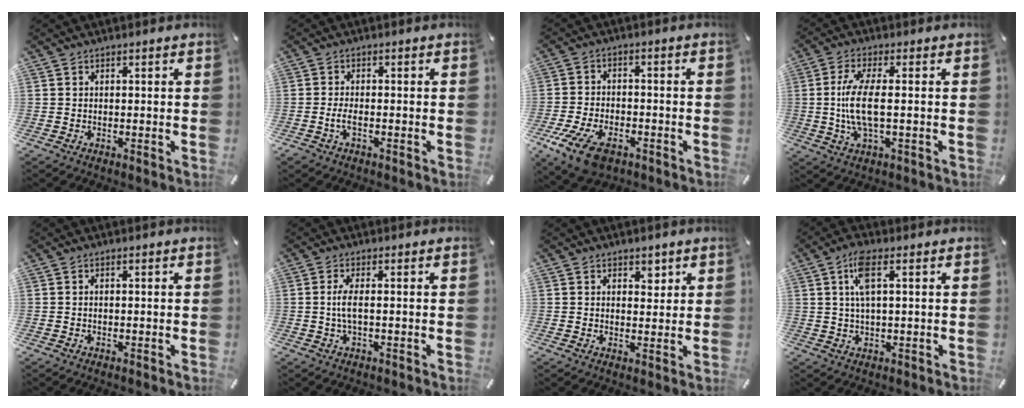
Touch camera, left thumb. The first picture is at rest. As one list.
[{"total": 2.9, "force": [-1.2, 1.2, 2.3], "torque": [-0.053, 0.001, -0.025]}, {"total": 10.0, "force": [-5.5, 5.7, 6.1], "torque": [-0.141, 0.014, -0.101]}, {"total": 9.9, "force": [0.0, 2.9, 9.5], "torque": [-0.207, -0.015, -0.007]}, {"total": 0.5, "force": [0.0, 0.3, 0.5], "torque": [-0.010, 0.000, -0.001]}, {"total": 4.1, "force": [0.0, 0.8, 4.1], "torque": [-0.089, -0.009, -0.007]}, {"total": 2.9, "force": [1.7, 2.1, 1.2], "torque": [0.007, -0.010, 0.022]}, {"total": 6.8, "force": [2.1, 2.5, 6.0], "torque": [-0.130, 0.005, 0.034]}]